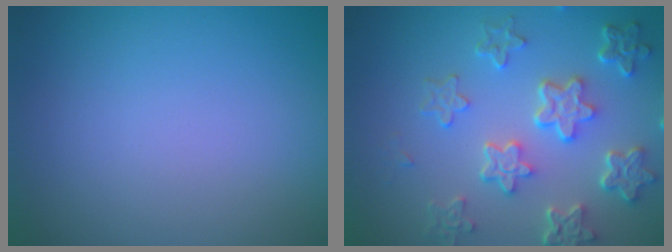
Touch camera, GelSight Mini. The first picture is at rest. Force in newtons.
{"total": 6.2, "press": 4.7, "slide": 4.0}